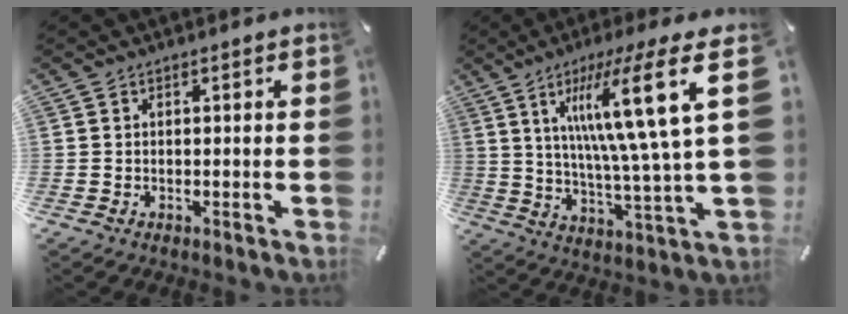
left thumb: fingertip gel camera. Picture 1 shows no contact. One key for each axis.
{"total": 22.4, "fx": 8.3, "fy": 2.7, "fz": 20.6, "tx": -0.353, "ty": -0.032, "tz": 0.110}